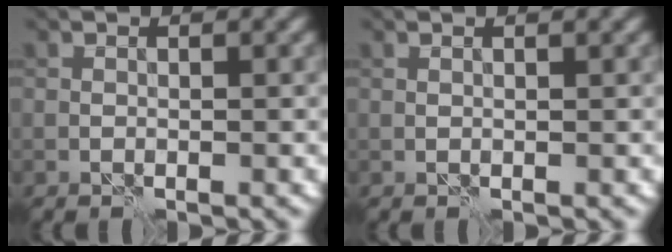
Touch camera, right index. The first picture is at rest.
{"total": 0.9, "force": [0.7, 0.1, 0.5], "torque": [-0.011, -0.003, 0.005]}